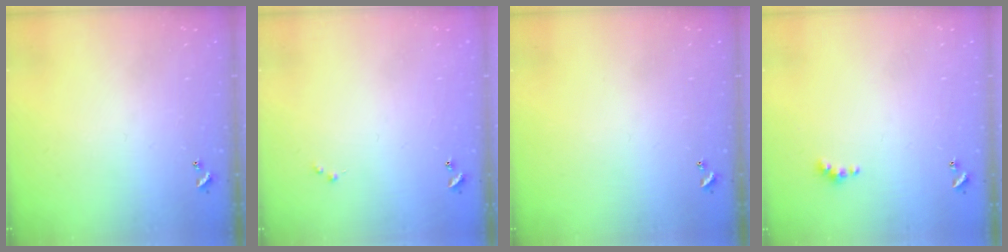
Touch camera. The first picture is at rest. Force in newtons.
{"total": 0.0}
{"total": 0.0}
{"total": 2.0, "press": 2.0, "slide": 0.5}